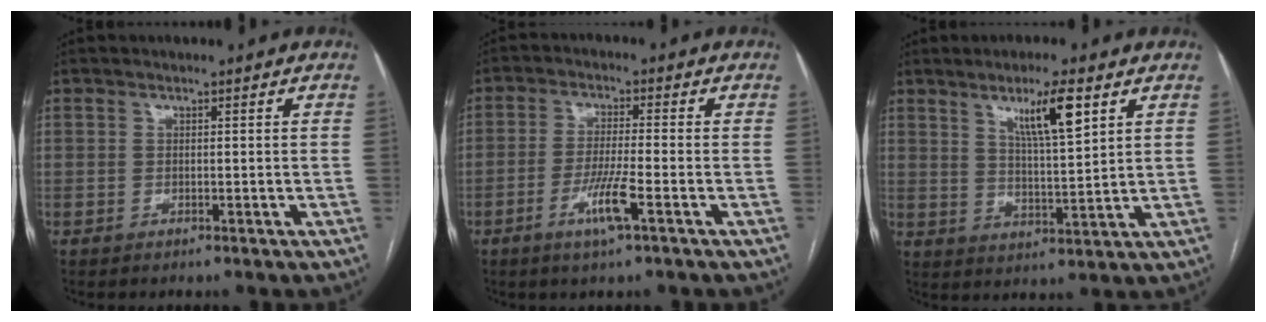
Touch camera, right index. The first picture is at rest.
{"total": 6.1, "force": [-2.8, -0.3, 5.4], "torque": [-0.107, -0.012, -0.054]}
{"total": 8.2, "force": [4.4, 0.6, 6.9], "torque": [-0.120, -0.006, 0.077]}